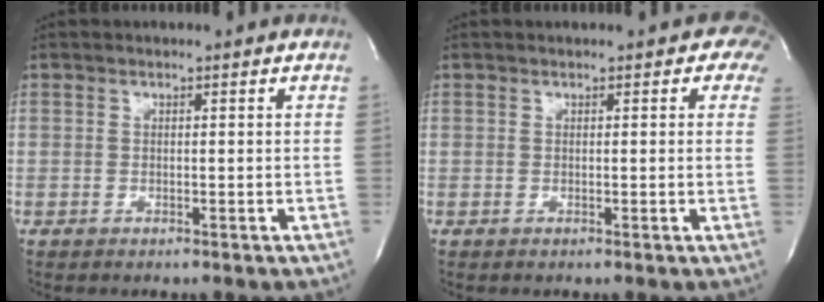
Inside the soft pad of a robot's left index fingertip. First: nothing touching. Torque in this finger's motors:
{"motor_torque": [0.03, -0.21, 0.38, 0.08]}